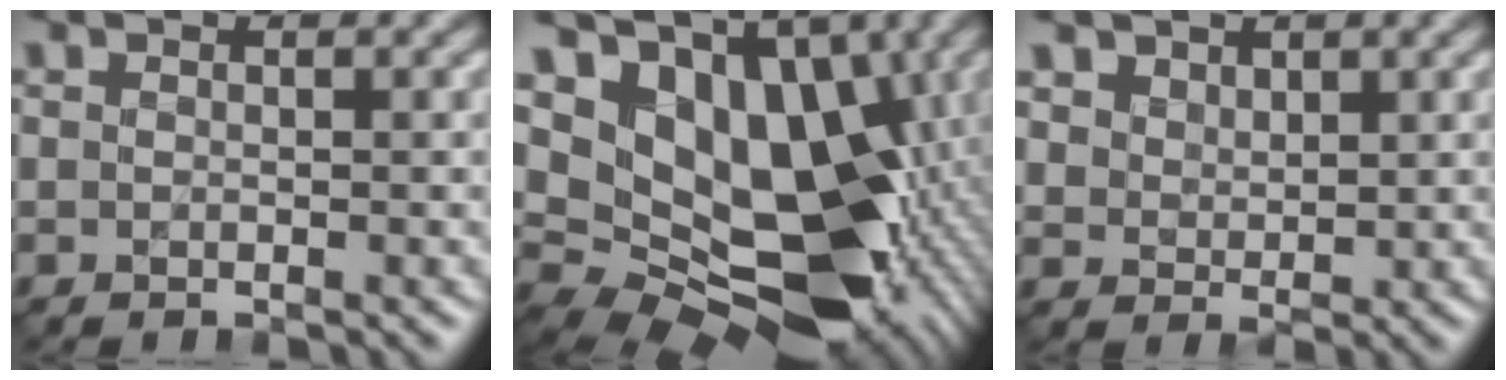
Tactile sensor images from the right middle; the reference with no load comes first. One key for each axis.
{"total": 16.5, "fx": 1.9, "fy": 11.5, "fz": 11.6, "tx": -0.172, "ty": -0.013, "tz": 0.063}
{"total": 3.0, "fx": 1.9, "fy": 2.1, "fz": 0.6, "tx": -0.032, "ty": 0.001, "tz": 0.049}